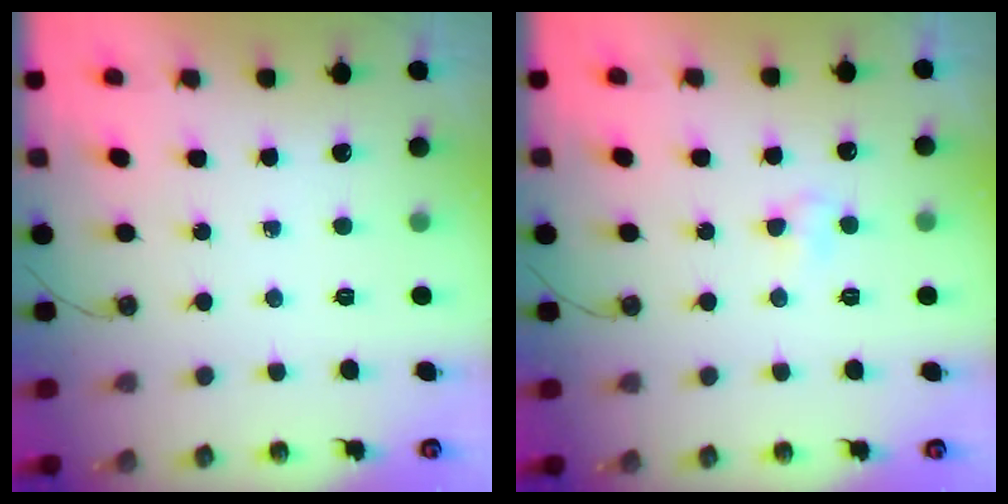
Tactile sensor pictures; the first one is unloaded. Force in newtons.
{"total": 2.9, "press": 2.7, "slide": 0.9}